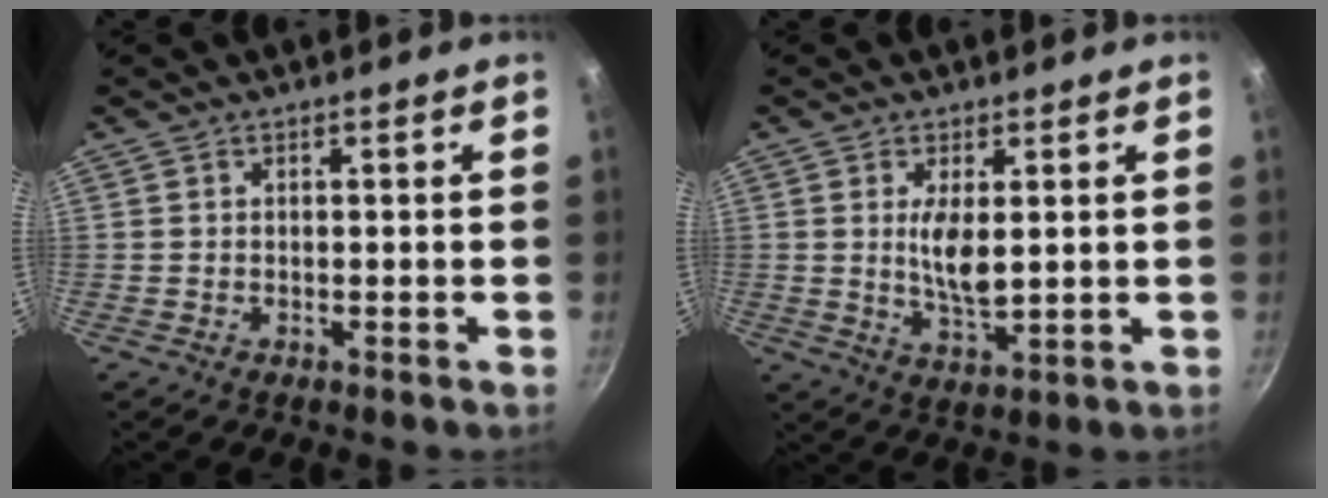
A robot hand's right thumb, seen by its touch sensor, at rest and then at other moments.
{"total": 6.5, "force": [1.1, 2.5, 5.9], "torque": [-0.106, -0.019, 0.027]}